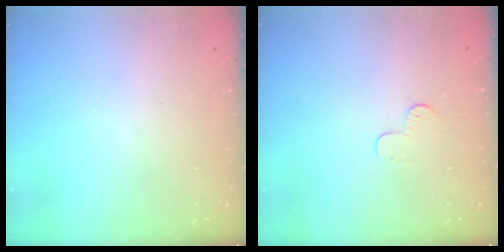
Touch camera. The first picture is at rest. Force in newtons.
{"total": 3.7, "press": 3.7, "slide": 0.4}